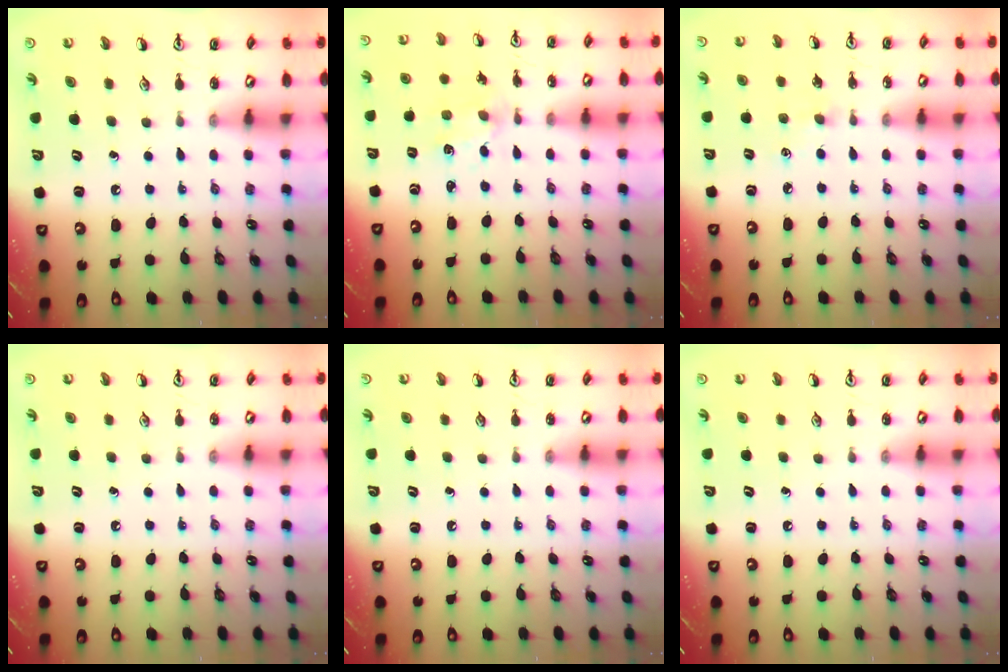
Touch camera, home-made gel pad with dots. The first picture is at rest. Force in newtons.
{"total": 2.0, "press": 2.0, "slide": 0.5}
{"total": 2.6, "press": 2.6, "slide": 0.4}
{"total": 0.0}
{"total": 0.0}
{"total": 0.0}